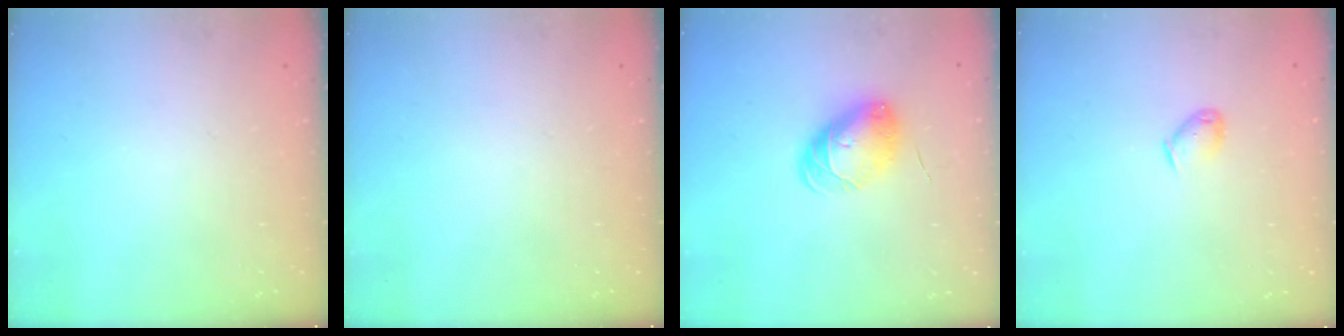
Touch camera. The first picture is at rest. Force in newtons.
{"total": 0.0}
{"total": 8.1, "press": 8.1, "slide": 0.5}
{"total": 4.3, "press": 4.2, "slide": 0.8}